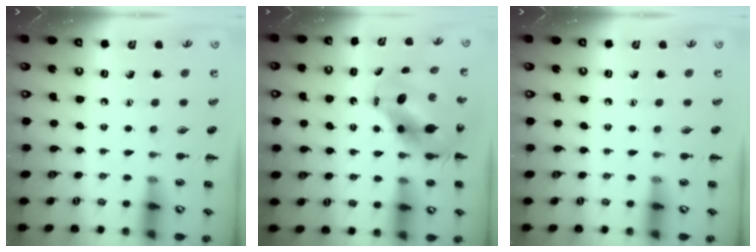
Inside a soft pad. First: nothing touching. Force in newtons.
{"total": 8.1, "press": 7.9, "slide": 1.9}
{"total": 0.0}